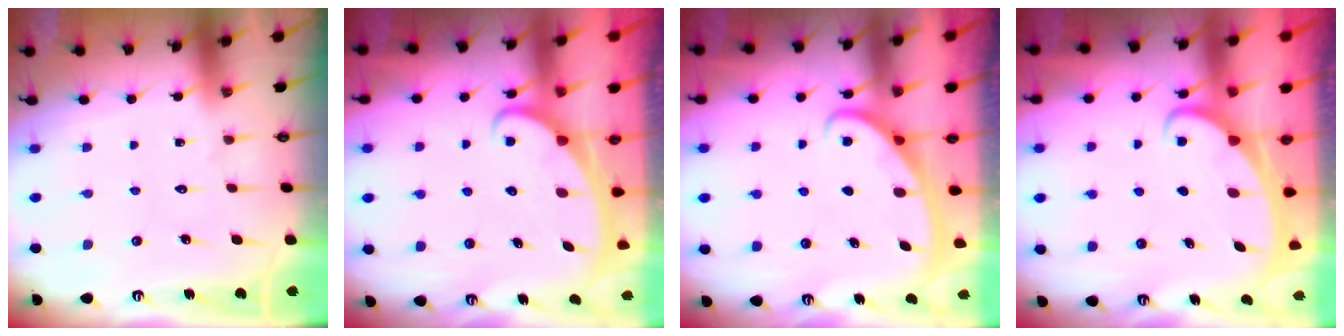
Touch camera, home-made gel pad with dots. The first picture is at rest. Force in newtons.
{"total": 2.7, "press": 2.7, "slide": 0.4}
{"total": 2.8, "press": 2.8, "slide": 0.4}
{"total": 2.4, "press": 2.4, "slide": 0.3}